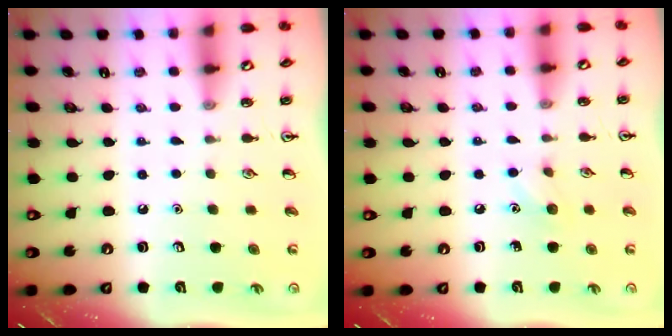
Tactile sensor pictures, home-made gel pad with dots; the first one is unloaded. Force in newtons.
{"total": 5.1, "press": 4.8, "slide": 1.6}